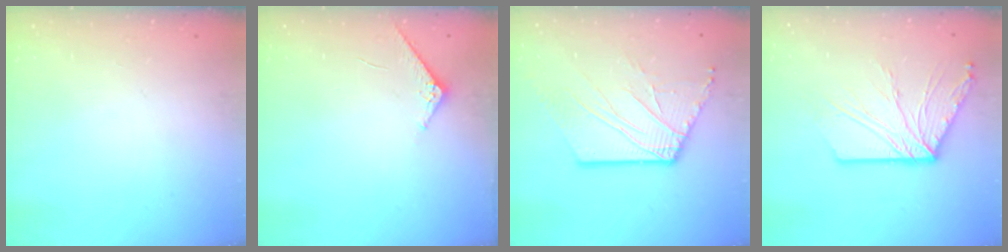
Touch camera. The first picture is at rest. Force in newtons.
{"total": 3.9, "press": 3.9, "slide": 0.5}
{"total": 10.5, "press": 10.4, "slide": 1.5}
{"total": 12.4, "press": 12.4, "slide": 0.5}